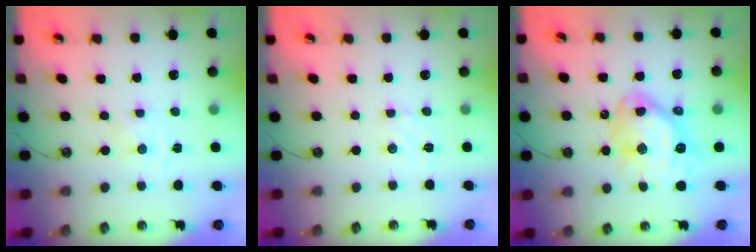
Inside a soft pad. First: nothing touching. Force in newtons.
{"total": 1.9, "press": 1.8, "slide": 0.6}
{"total": 16.1, "press": 16.0, "slide": 1.6}